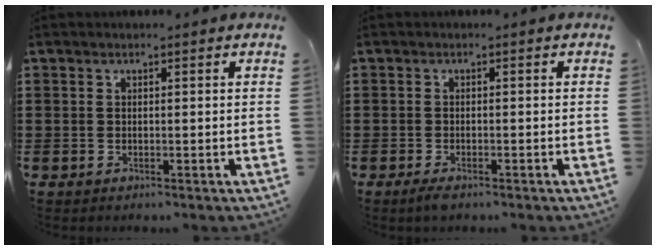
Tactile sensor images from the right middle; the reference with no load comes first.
{"total": 1.2, "force": [-0.8, 0.3, 0.8], "torque": [-0.022, -0.006, -0.018]}